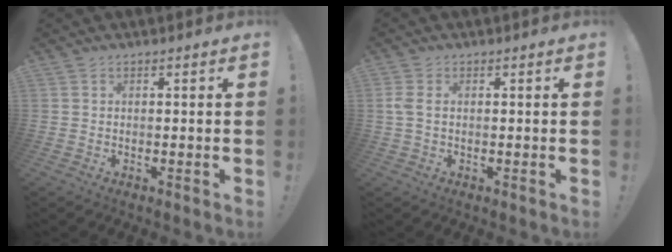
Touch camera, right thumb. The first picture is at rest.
{"total": 2.8, "force": [0.5, 1.6, 2.3], "torque": [-0.055, 0.006, 0.008]}